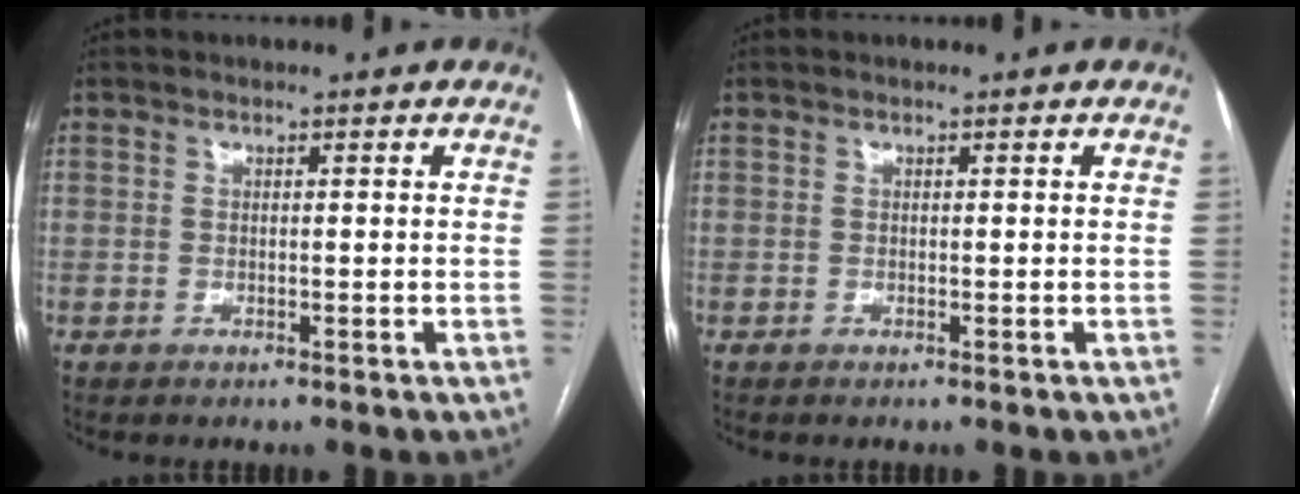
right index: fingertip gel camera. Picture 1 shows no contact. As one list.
[{"total": 0.0}]